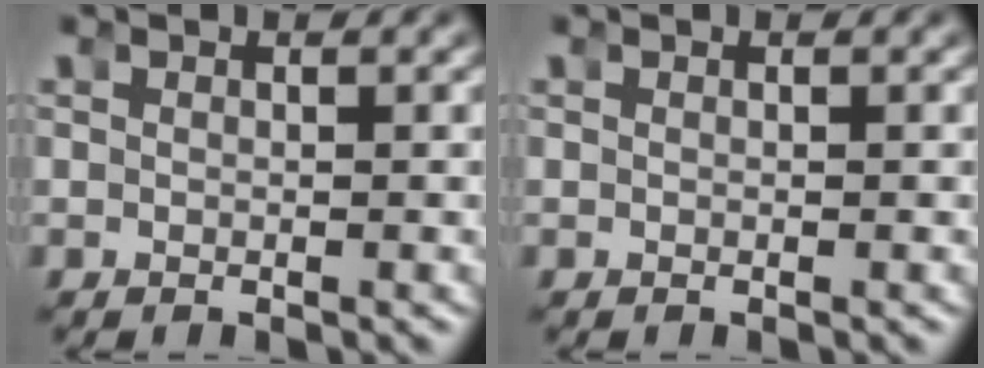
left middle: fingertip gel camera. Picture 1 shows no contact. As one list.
[{"total": 0.0}]